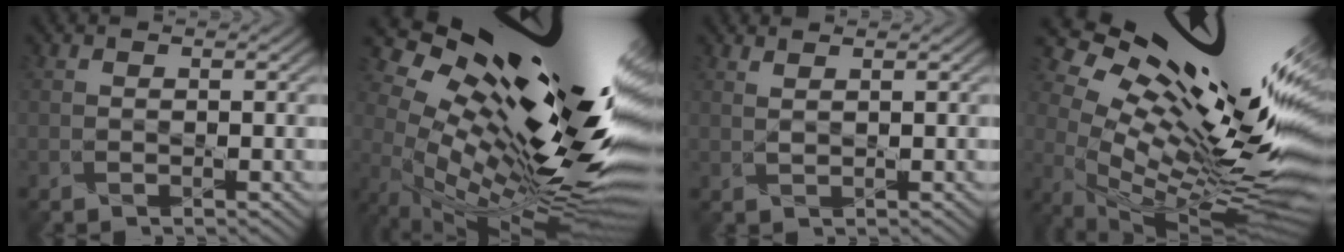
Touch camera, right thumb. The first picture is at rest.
{"total": 19.5, "force": [6.7, 6.6, 17.1], "torque": [-0.254, 0.007, 0.109]}
{"total": 1.5, "force": [1.3, 0.4, 0.7], "torque": [-0.007, -0.002, 0.021]}
{"total": 18.9, "force": [8.0, 6.0, 16.1], "torque": [-0.242, 0.016, 0.131]}